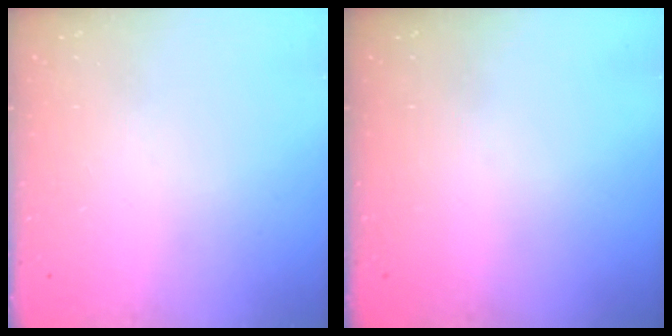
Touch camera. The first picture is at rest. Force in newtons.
{"total": 0.0}